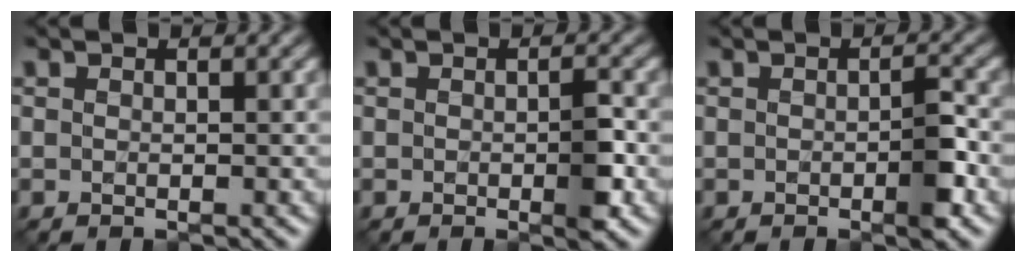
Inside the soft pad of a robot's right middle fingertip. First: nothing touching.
{"total": 2.2, "force": [-0.5, 0.4, 2.1], "torque": [-0.033, -0.002, -0.008]}
{"total": 2.3, "force": [-0.7, 0.5, 2.2], "torque": [-0.033, 0.000, -0.011]}